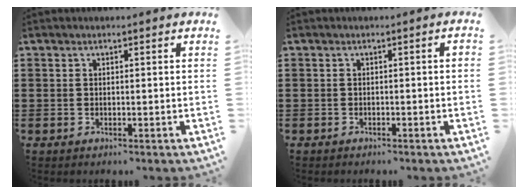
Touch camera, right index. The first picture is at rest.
{"total": 0.9, "force": [-0.8, 0.1, 0.4], "torque": [-0.008, -0.004, -0.014]}